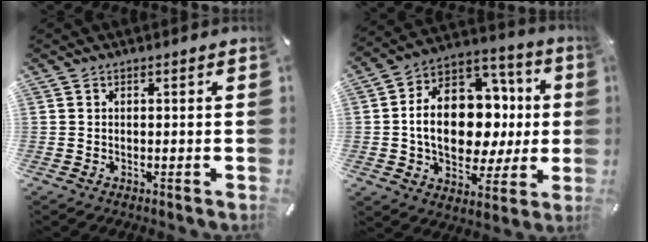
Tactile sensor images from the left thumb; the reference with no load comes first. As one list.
[{"total": 19.1, "force": [-0.7, 14.0, 12.9], "torque": [-0.219, -0.002, -0.003]}]